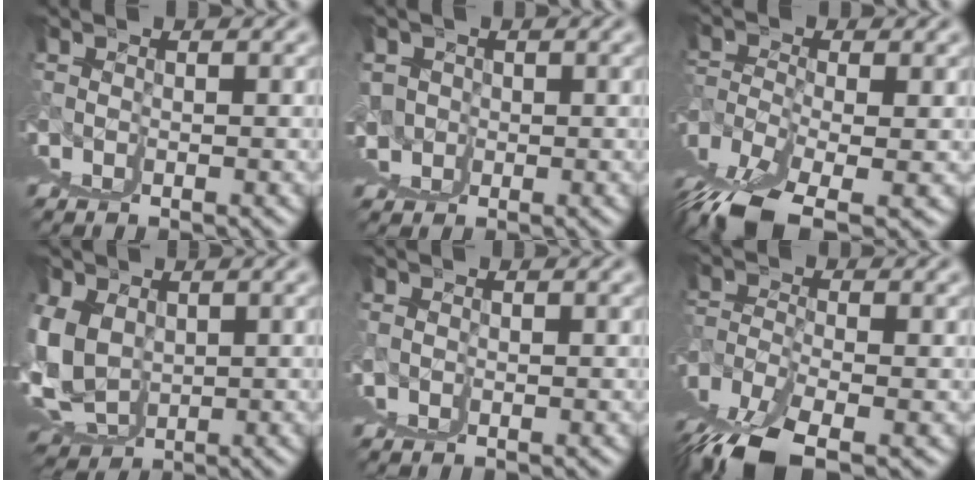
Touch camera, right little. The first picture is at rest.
{"total": 3.5, "force": [1.7, 2.5, 1.9], "torque": [-0.021, -0.021, 0.034]}
{"total": 4.2, "force": [2.1, -3.3, 1.7], "torque": [-0.016, 0.015, 0.045]}
{"total": 7.1, "force": [1.9, 5.5, 4.1], "torque": [-0.054, -0.027, 0.052]}
{"total": 0.8, "force": [0.2, -0.2, -0.7], "torque": [0.015, -0.002, 0.003]}
{"total": 4.4, "force": [0.9, -1.6, 3.9], "torque": [-0.062, 0.001, 0.034]}